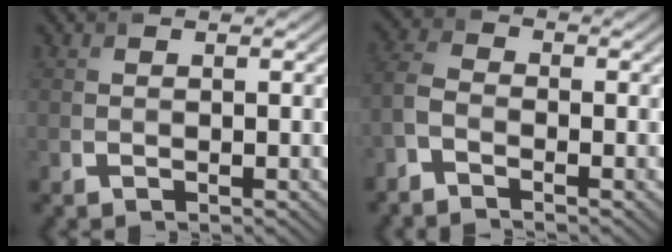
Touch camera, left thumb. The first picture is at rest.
{"total": 3.5, "force": [-2.6, 1.5, 1.9], "torque": [-0.050, 0.004, -0.067]}